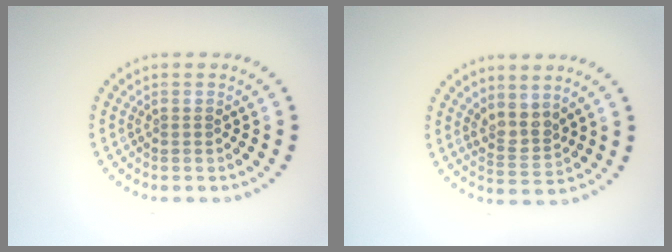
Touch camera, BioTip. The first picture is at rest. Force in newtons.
{"total": 2.5, "press": 1.9, "slide": 1.6}